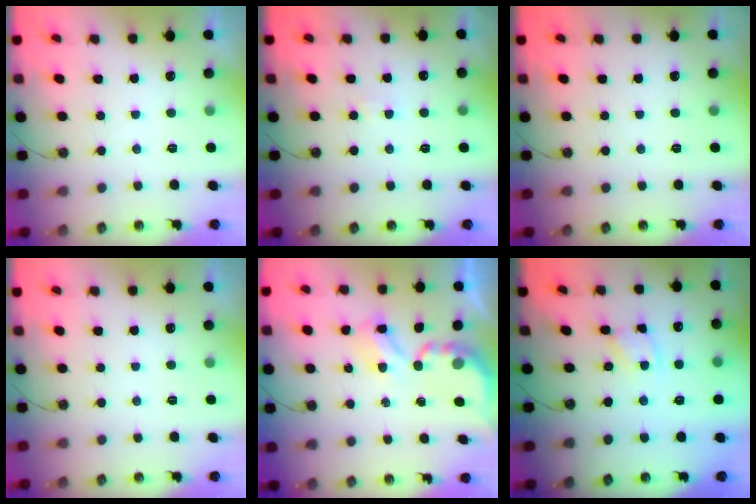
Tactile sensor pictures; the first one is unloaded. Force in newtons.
{"total": 1.5, "press": 1.5, "slide": 0.3}
{"total": 0.0}
{"total": 0.0}
{"total": 3.8, "press": 3.8, "slide": 0.2}
{"total": 2.1, "press": 2.1, "slide": 0.3}